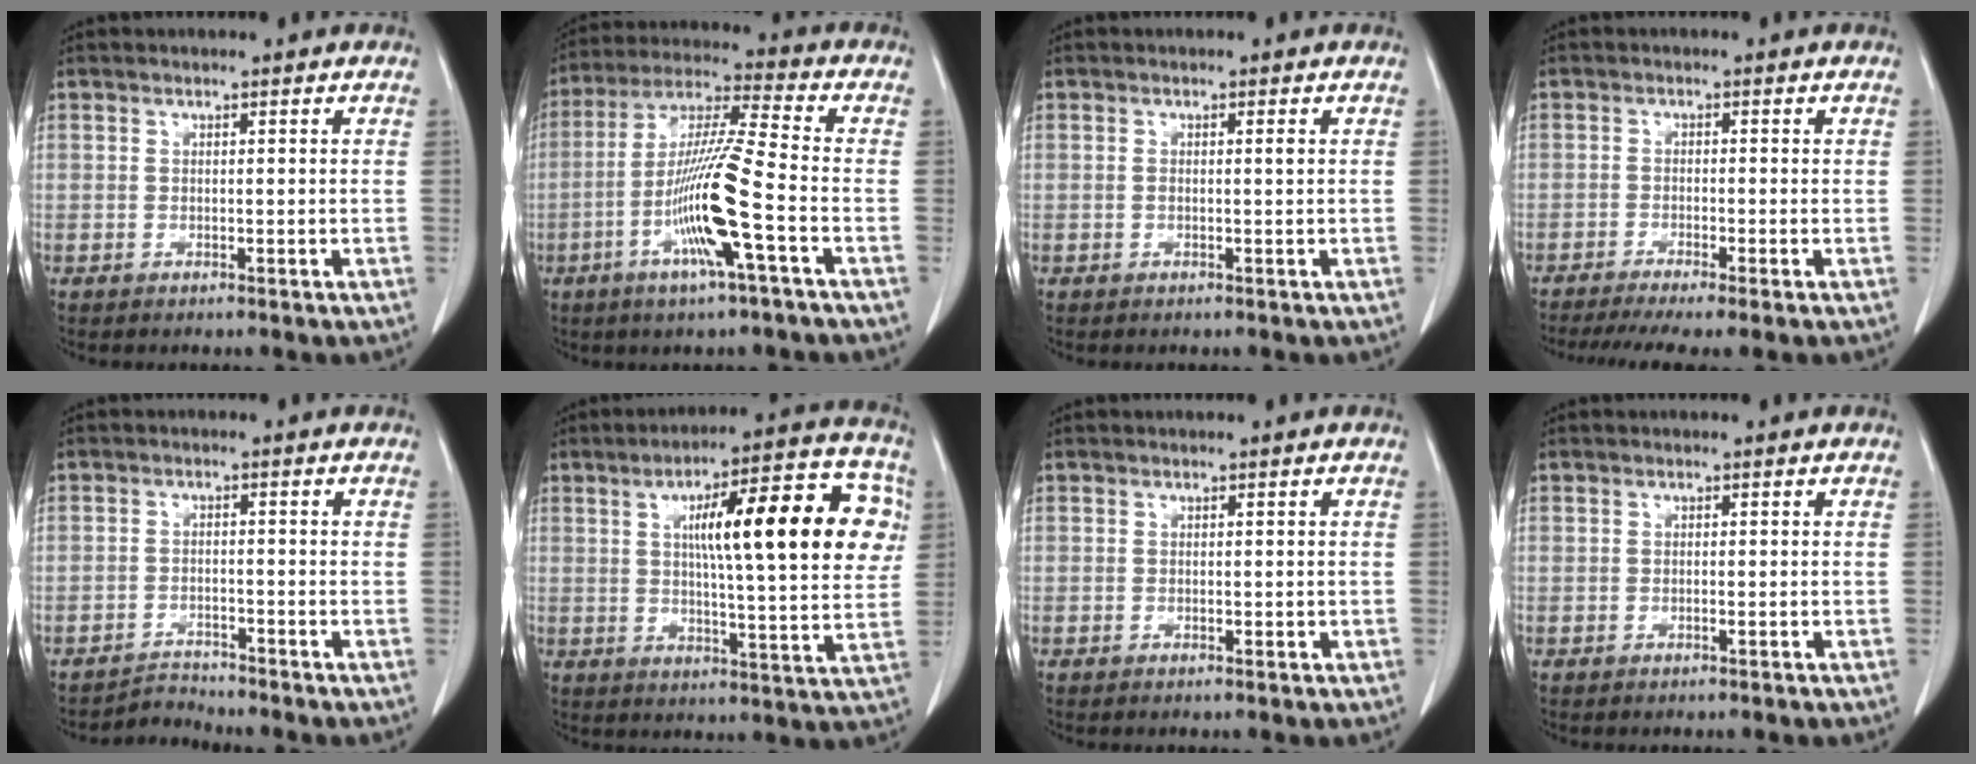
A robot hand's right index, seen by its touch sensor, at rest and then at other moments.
{"total": 13.5, "force": [-4.5, -0.3, 12.7], "torque": [-0.252, -0.005, -0.091]}
{"total": 0.7, "force": [0.1, 0.0, 0.7], "torque": [-0.015, 0.000, 0.001]}
{"total": 6.7, "force": [-5.2, 0.0, 4.2], "torque": [-0.065, -0.009, -0.082]}
{"total": 2.5, "force": [-2.2, 0.0, -1.3], "torque": [0.031, -0.007, -0.038]}
{"total": 19.6, "force": [4.8, 3.2, 18.8], "torque": [-0.252, 0.032, 0.063]}
{"total": 0.6, "force": [0.1, 0.4, 0.4], "torque": [-0.004, -0.001, 0.002]}
{"total": 0.0}